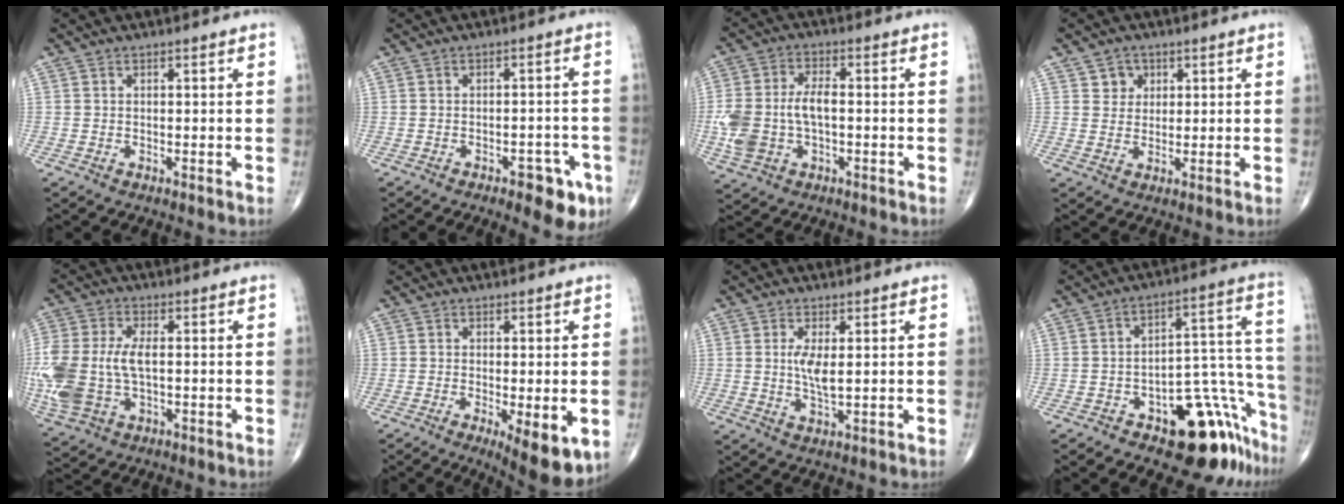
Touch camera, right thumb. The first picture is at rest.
{"total": 7.5, "force": [-3.8, 3.3, 5.6], "torque": [-0.047, 0.018, -0.043]}
{"total": 10.4, "force": [-1.1, 6.1, 8.3], "torque": [-0.182, 0.020, -0.018]}
{"total": 3.7, "force": [1.6, 3.2, 0.9], "torque": [0.007, -0.007, 0.024]}
{"total": 16.3, "force": [-1.1, 9.5, 13.2], "torque": [-0.338, -0.002, -0.012]}
{"total": 8.8, "force": [-2.8, 2.8, 7.9], "torque": [-0.107, -0.021, -0.037]}
{"total": 4.6, "force": [0.7, 1.4, 4.3], "torque": [-0.091, -0.014, 0.015]}
{"total": 18.2, "force": [-11.2, 7.9, 12.0], "torque": [-0.059, 0.117, -0.153]}